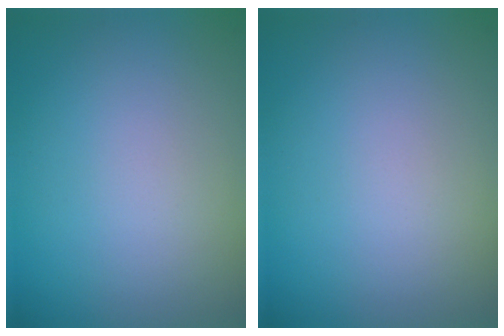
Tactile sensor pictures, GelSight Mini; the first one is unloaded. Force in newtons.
{"total": 0.0}